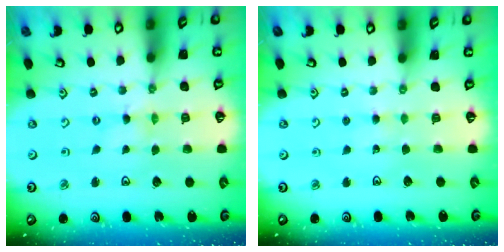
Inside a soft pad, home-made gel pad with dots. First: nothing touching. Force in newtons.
{"total": 2.5, "press": 2.5, "slide": 0.4}